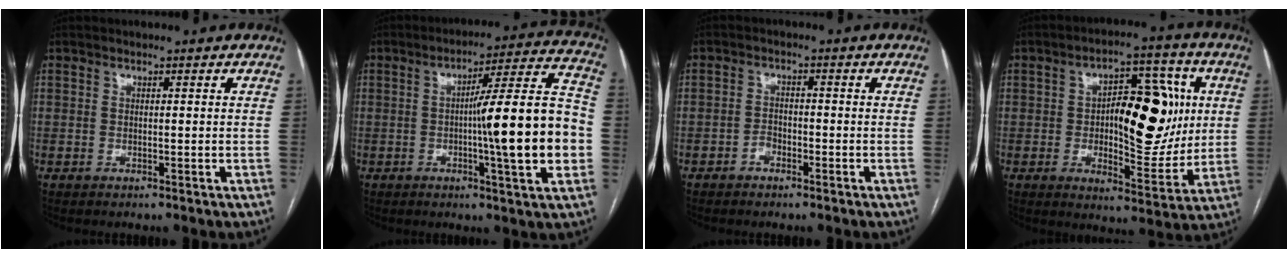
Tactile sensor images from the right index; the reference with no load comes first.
{"total": 16.9, "force": [-2.4, 0.6, 16.8], "torque": [-0.240, 0.015, -0.037]}
{"total": 1.9, "force": [-1.3, 1.1, 0.9], "torque": [-0.012, 0.006, -0.023]}
{"total": 16.3, "force": [1.7, 6.8, 14.8], "torque": [-0.208, 0.026, 0.035]}